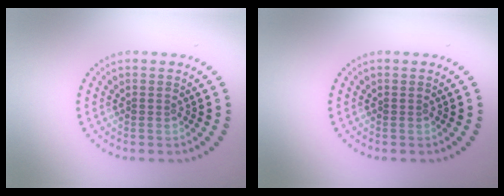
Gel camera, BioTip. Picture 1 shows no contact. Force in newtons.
{"total": 0.0}